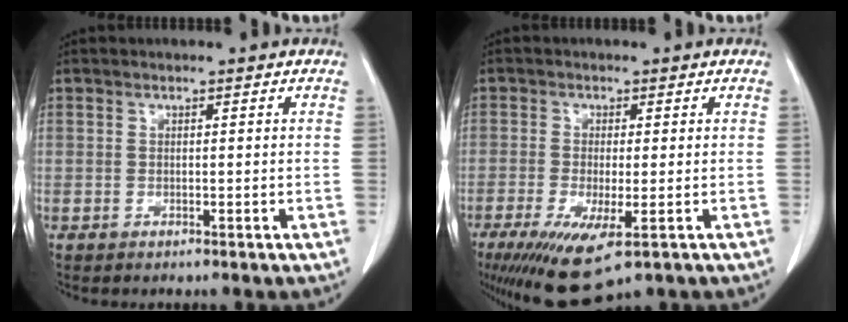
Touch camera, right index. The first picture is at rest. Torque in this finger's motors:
{"motor_torque": [1.46, -0.68, 0.71, 0.20]}